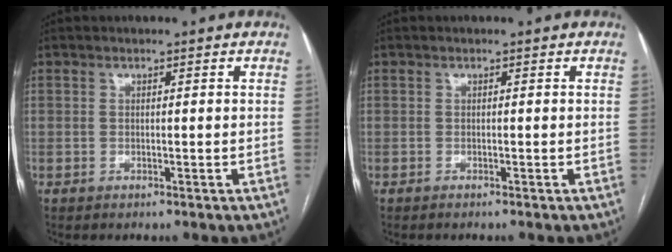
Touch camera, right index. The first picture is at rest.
{"total": 0.7, "force": [-0.6, -0.1, 0.3], "torque": [-0.003, -0.001, -0.009]}